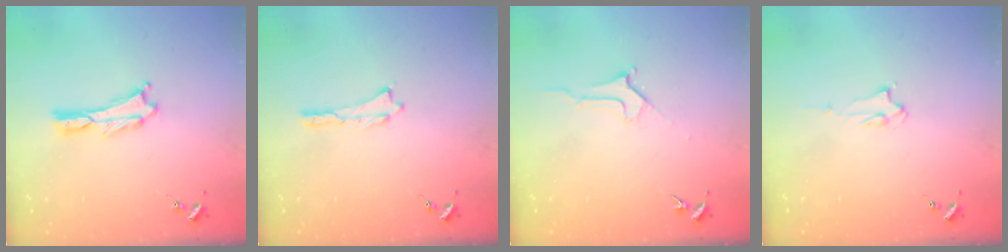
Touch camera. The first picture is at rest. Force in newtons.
{"total": 0.0}
{"total": 2.8, "press": 2.8, "slide": 0.4}
{"total": 2.0, "press": 2.0, "slide": 0.2}